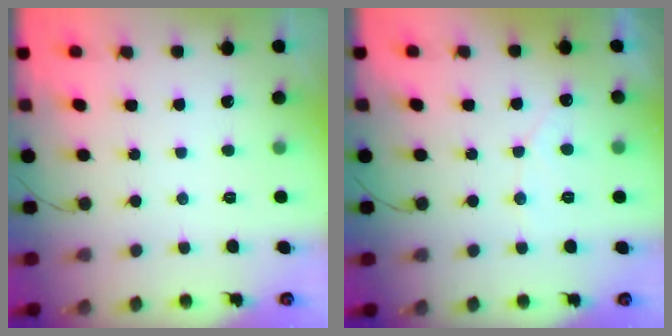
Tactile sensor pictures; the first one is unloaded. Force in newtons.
{"total": 3.5, "press": 3.5, "slide": 0.2}